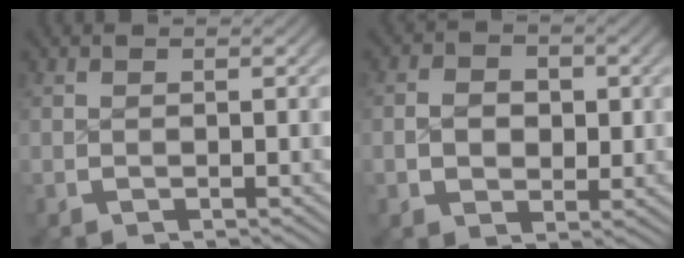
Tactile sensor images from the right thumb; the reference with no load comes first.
{"total": 3.2, "force": [-1.7, 2.6, 0.9], "torque": [-0.026, -0.020, -0.024]}